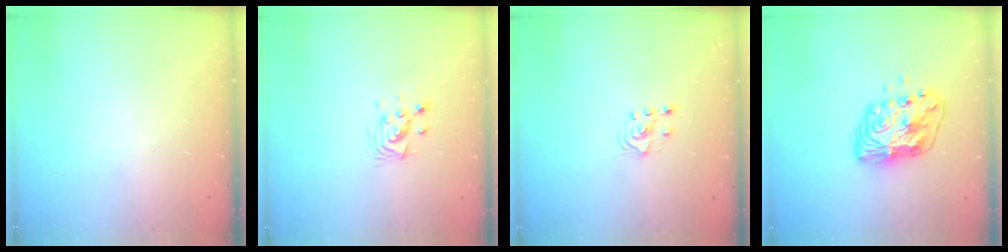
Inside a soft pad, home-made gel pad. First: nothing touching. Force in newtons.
{"total": 6.3, "press": 6.3, "slide": 0.3}
{"total": 3.1, "press": 3.0, "slide": 0.8}
{"total": 11.4, "press": 11.4, "slide": 0.8}